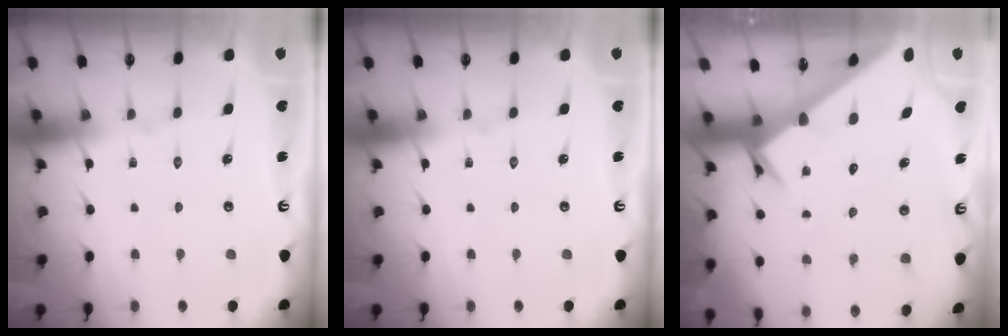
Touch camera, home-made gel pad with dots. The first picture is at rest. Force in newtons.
{"total": 0.0}
{"total": 2.4, "press": 2.4, "slide": 0.2}